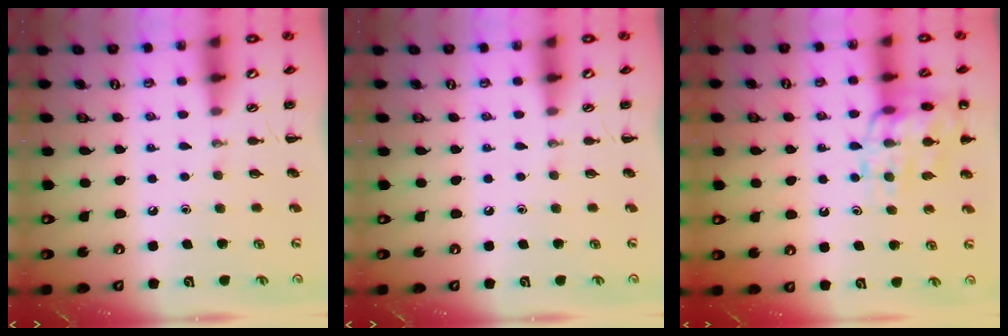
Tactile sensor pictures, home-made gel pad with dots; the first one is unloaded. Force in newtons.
{"total": 0.0}
{"total": 17.4, "press": 17.3, "slide": 2.4}